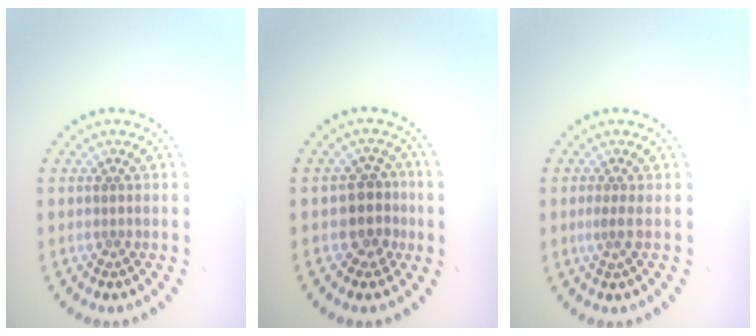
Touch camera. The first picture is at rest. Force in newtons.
{"total": 2.9, "press": 2.6, "slide": 1.4}
{"total": 1.0, "press": 0.4, "slide": 0.9}